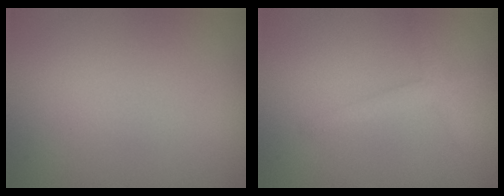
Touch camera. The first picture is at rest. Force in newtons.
{"total": 1.6, "press": 1.6, "slide": 0.1}